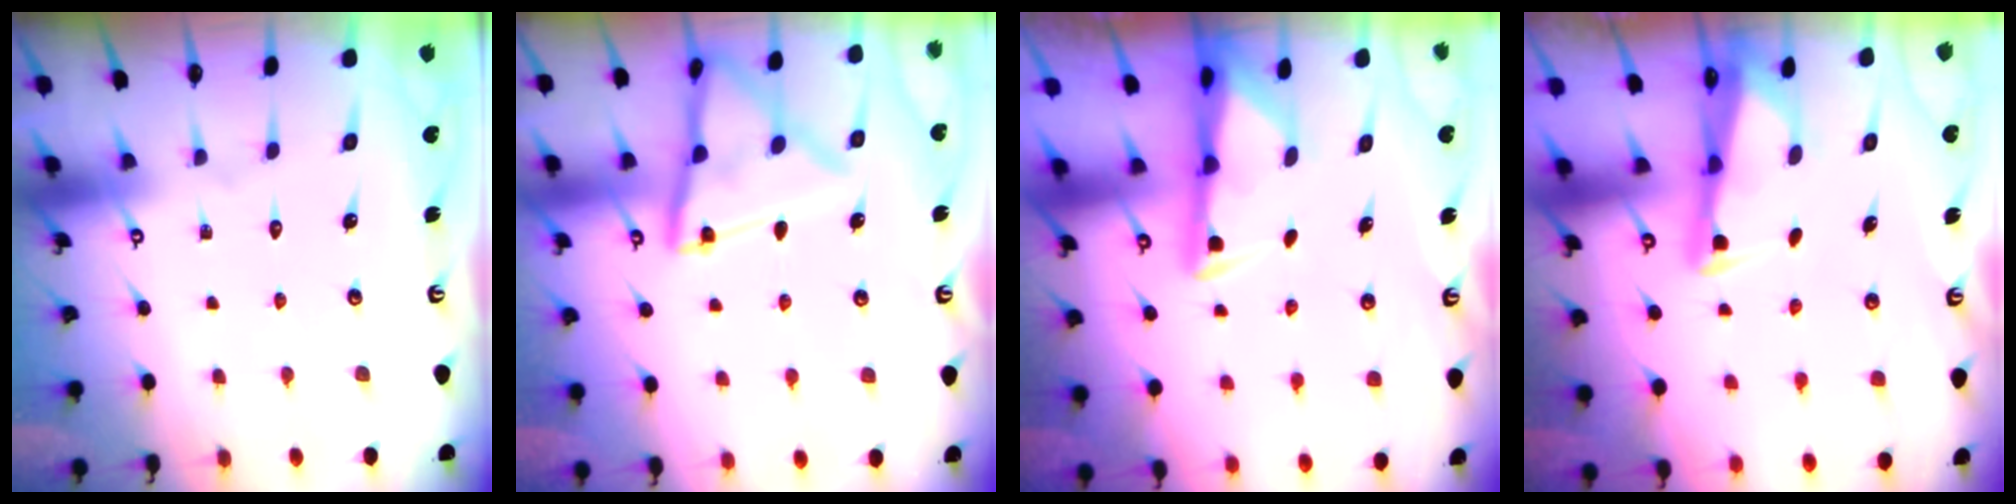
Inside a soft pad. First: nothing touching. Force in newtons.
{"total": 14.4, "press": 14.3, "slide": 1.5}
{"total": 2.9, "press": 2.8, "slide": 0.7}
{"total": 2.4, "press": 2.4, "slide": 0.5}